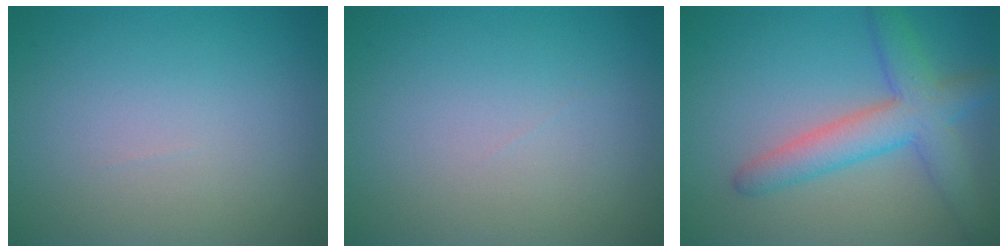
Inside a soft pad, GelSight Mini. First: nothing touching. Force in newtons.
{"total": 0.0}
{"total": 5.3, "press": 5.3, "slide": 0.1}